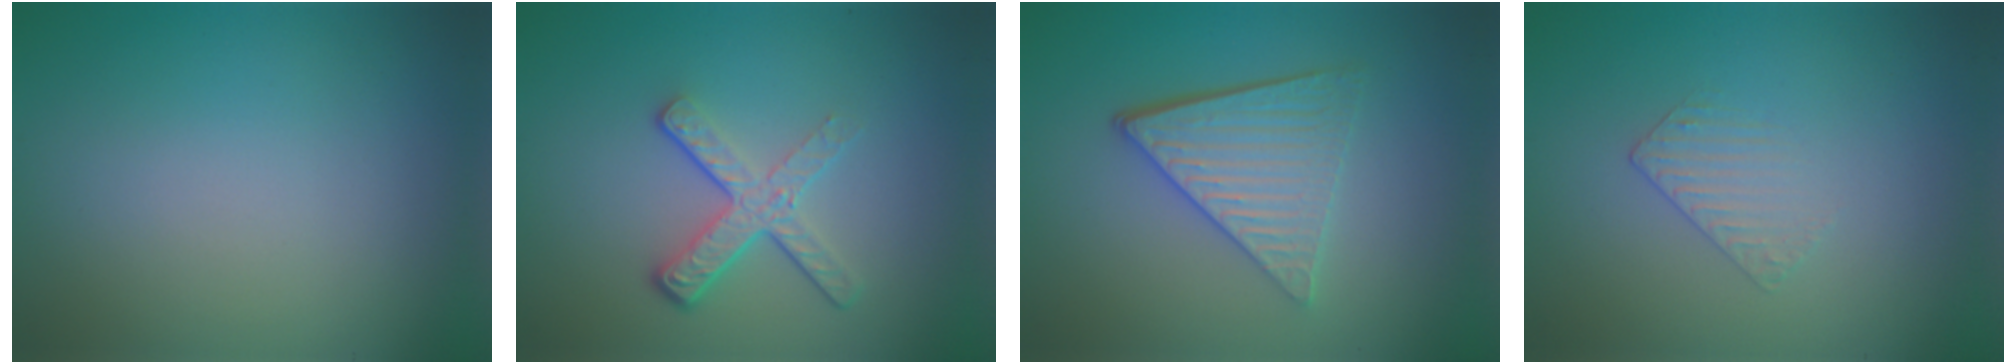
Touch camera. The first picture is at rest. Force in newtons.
{"total": 4.1, "press": 2.7, "slide": 3.2}
{"total": 4.9, "press": 3.7, "slide": 3.3}
{"total": 1.0, "press": 0.3, "slide": 1.0}